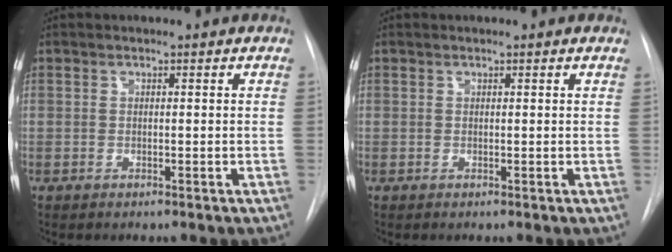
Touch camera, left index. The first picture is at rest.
{"total": 1.0, "force": [0.9, 0.2, 0.4], "torque": [-0.008, 0.005, 0.003]}